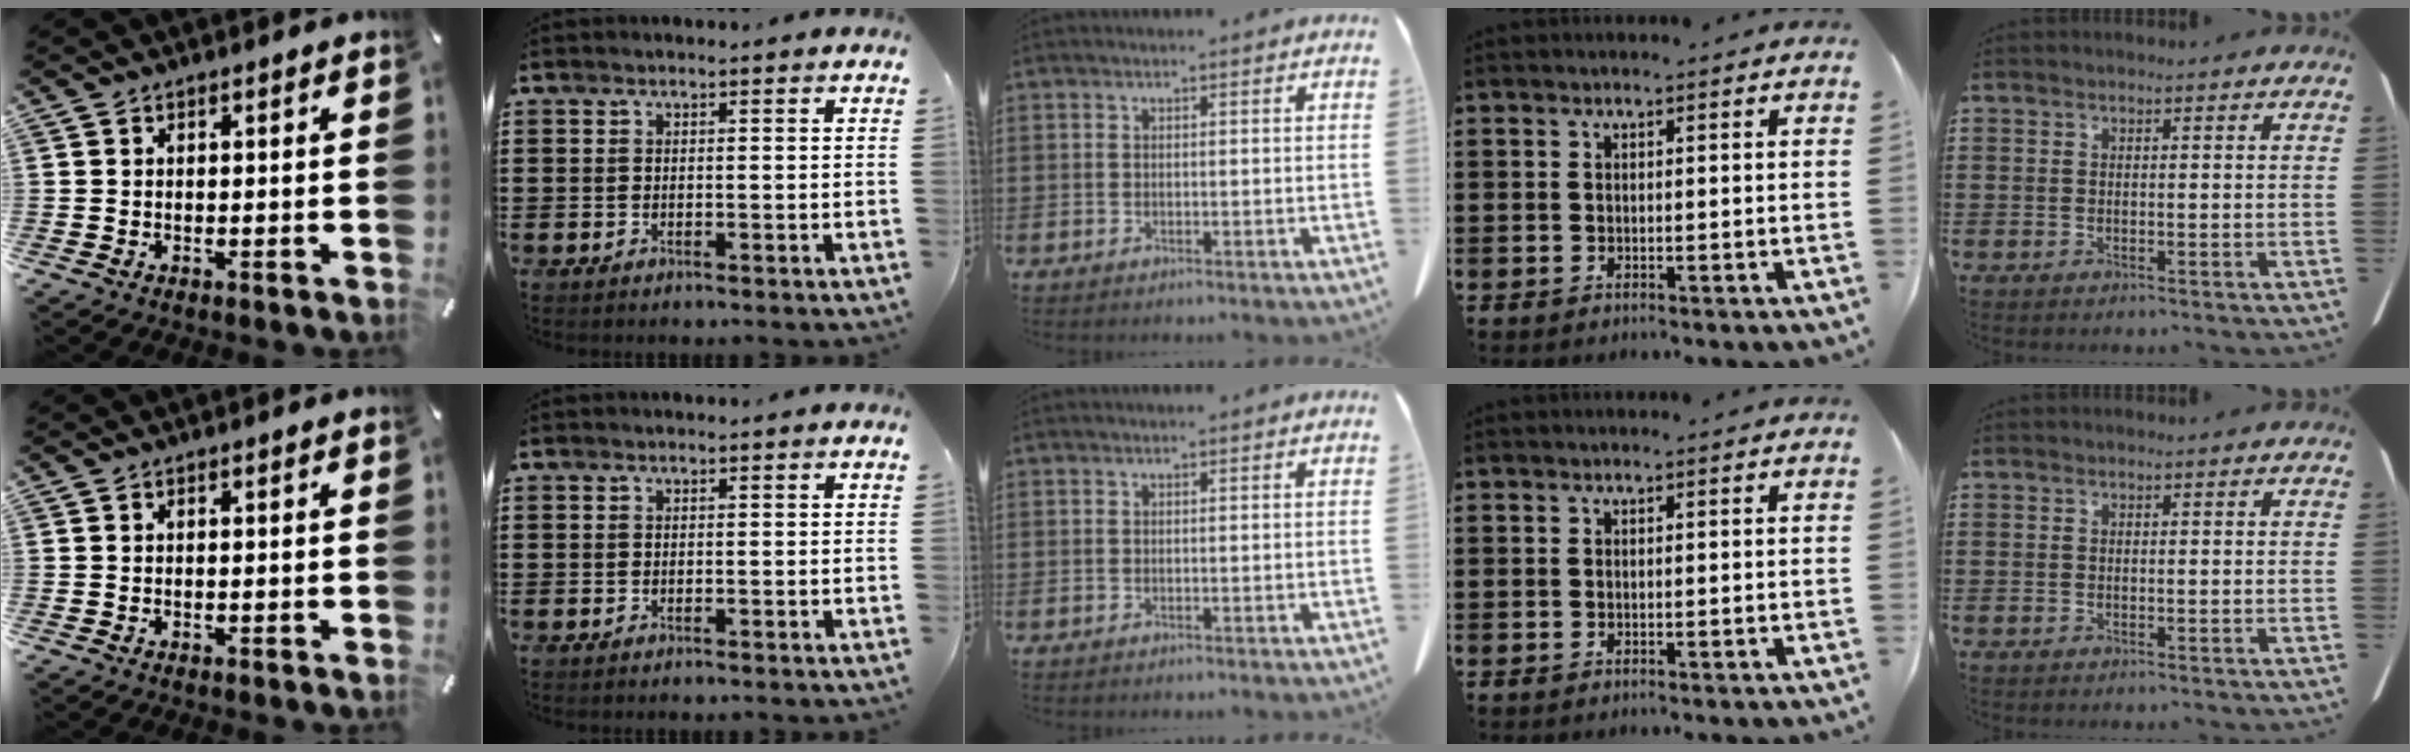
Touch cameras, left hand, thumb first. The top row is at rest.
{}